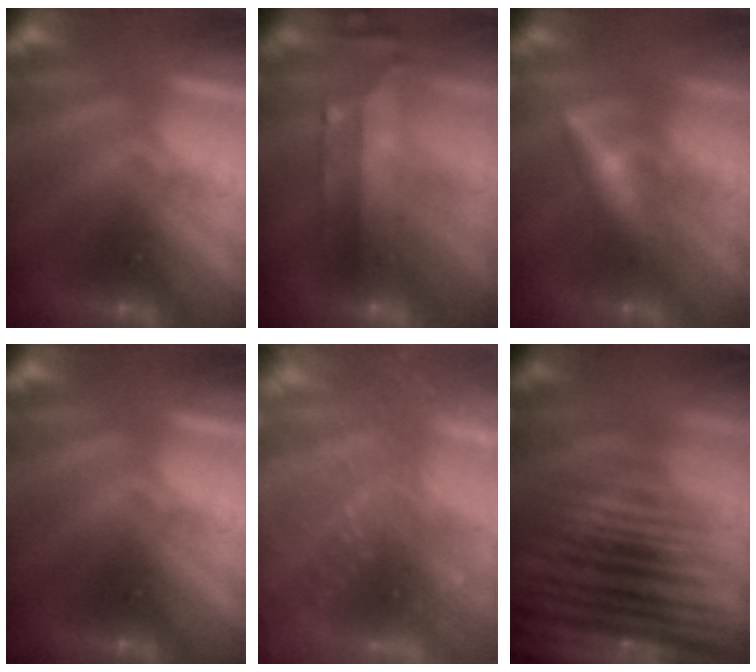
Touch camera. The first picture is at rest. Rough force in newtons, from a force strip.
{"total": 7.5}
{"total": 2.5}
{"total": 0.0}
{"total": 7.7}
{"total": 8.6}